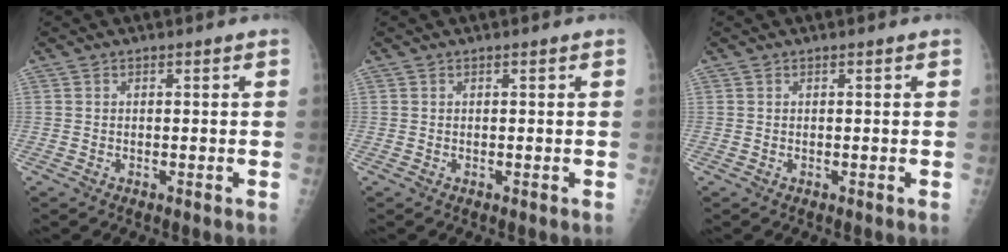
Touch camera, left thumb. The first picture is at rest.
{"total": 0.0}
{"total": 0.0}